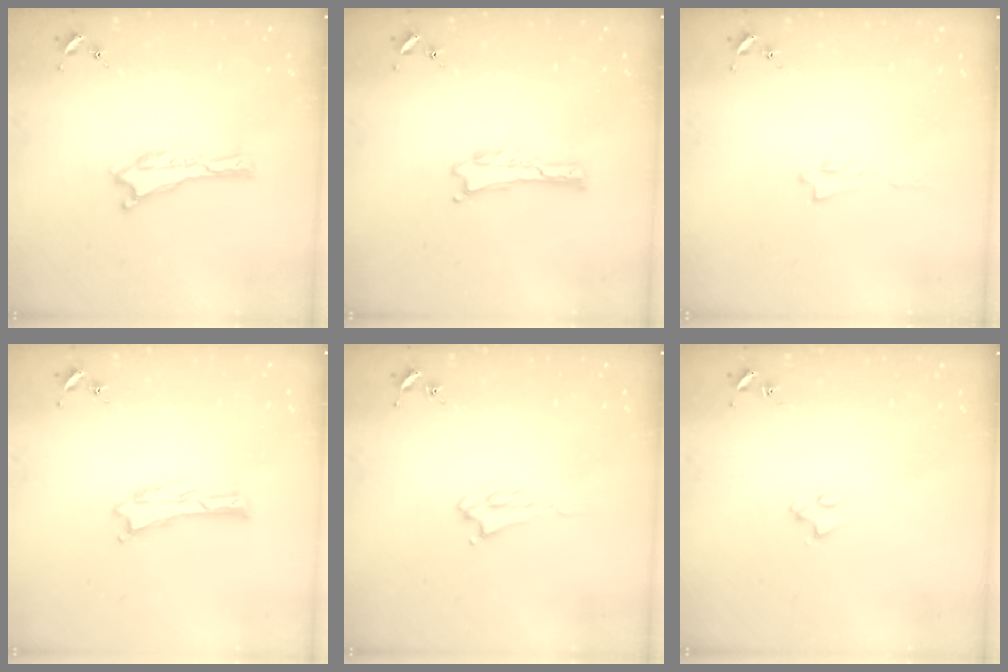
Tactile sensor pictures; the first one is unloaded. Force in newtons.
{"total": 0.0}
{"total": 0.6, "press": 0.6, "slide": 0.1}
{"total": 0.0}
{"total": 3.1, "press": 3.1, "slide": 0.5}
{"total": 2.0, "press": 2.0, "slide": 0.3}